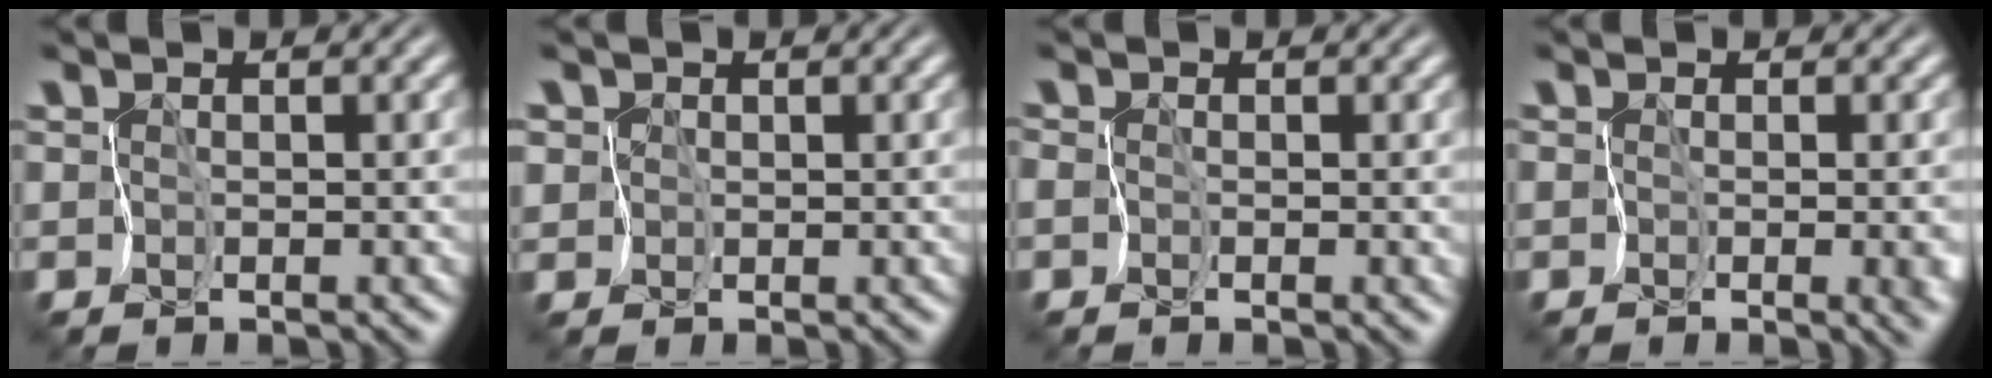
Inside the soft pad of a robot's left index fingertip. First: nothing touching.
{"total": 4.7, "force": [2.3, 3.6, 2.1], "torque": [-0.046, 0.026, 0.013]}
{"total": 0.9, "force": [-0.1, 0.5, 0.7], "torque": [-0.004, -0.002, -0.006]}
{"total": 3.4, "force": [-1.0, 1.7, 2.8], "torque": [-0.018, -0.013, -0.006]}